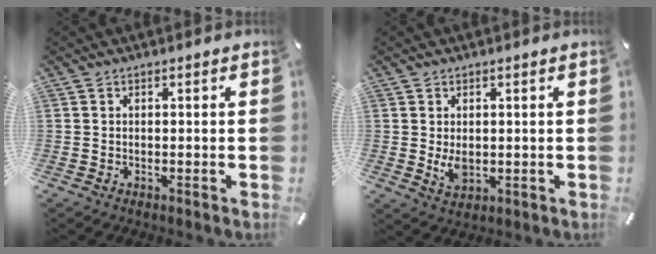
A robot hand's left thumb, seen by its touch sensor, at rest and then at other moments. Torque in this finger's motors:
{"motor_torque": [0.53, 0.83, 0.49, -0.16, 0.00]}